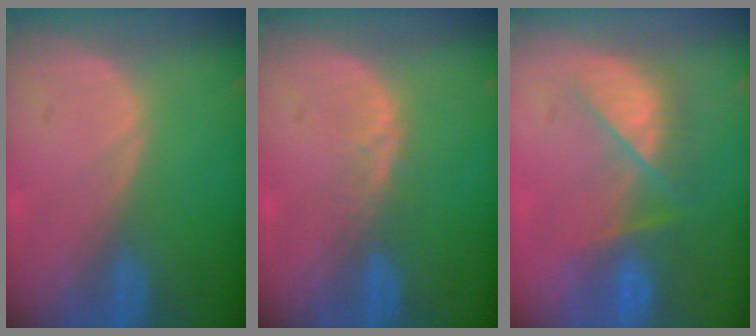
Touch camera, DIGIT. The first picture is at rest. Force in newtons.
{"total": 2.1, "press": 2.1, "slide": 0.2}
{"total": 7.2, "press": 7.0, "slide": 1.6}